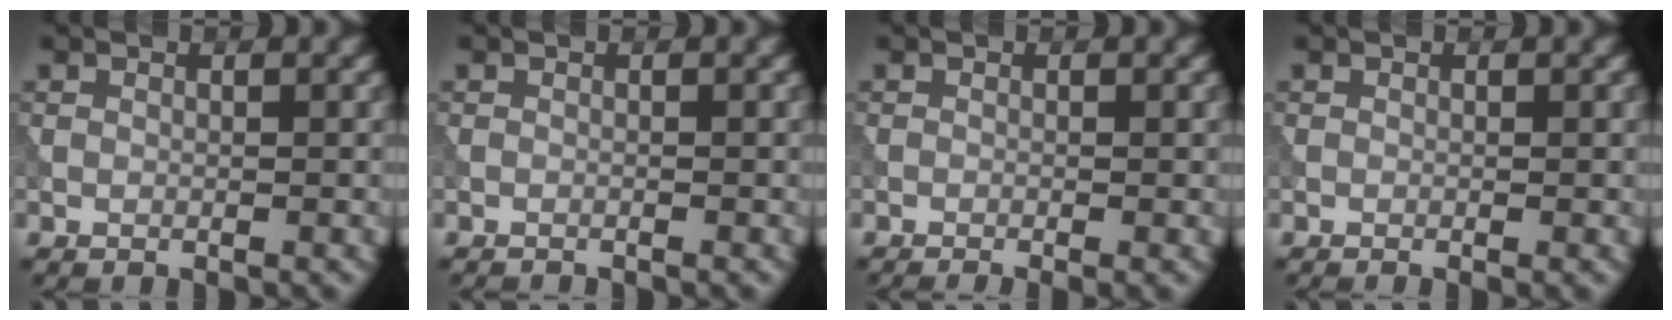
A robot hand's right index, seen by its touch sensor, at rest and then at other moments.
{"total": 1.0, "force": [-1.0, 0.2, 0.2], "torque": [0.004, -0.003, -0.017]}
{"total": 1.7, "force": [-0.8, 0.5, 1.4], "torque": [-0.012, -0.009, -0.015]}
{"total": 0.7, "force": [-0.2, 0.3, 0.7], "torque": [-0.006, -0.006, -0.007]}